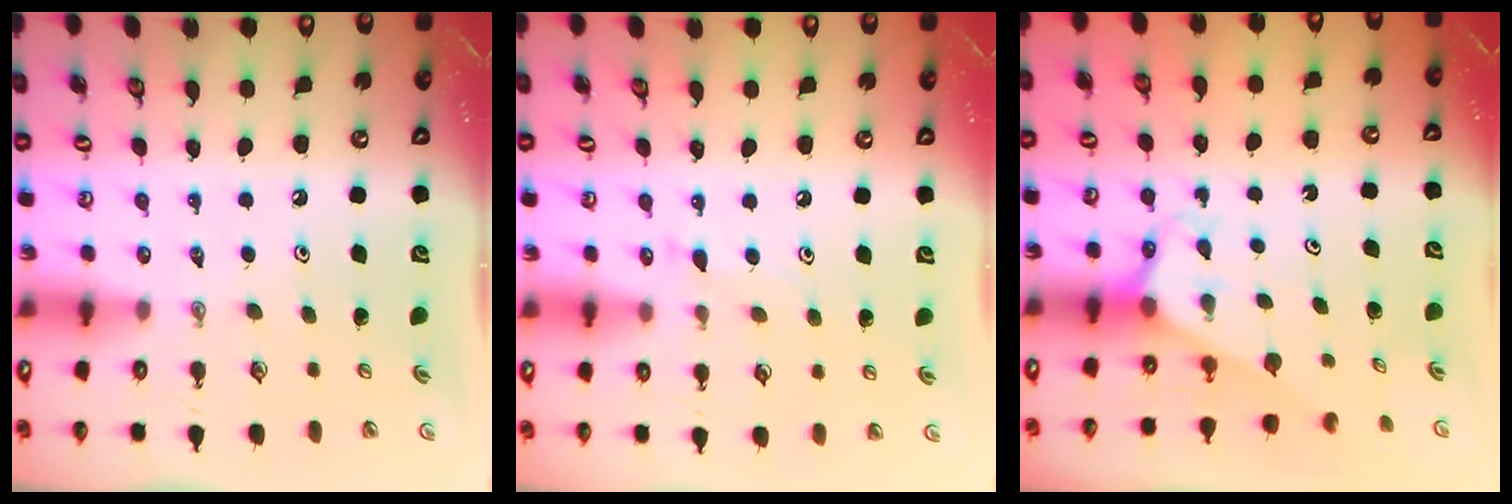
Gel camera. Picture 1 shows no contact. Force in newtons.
{"total": 5.5, "press": 5.5, "slide": 0.6}
{"total": 2.7, "press": 2.7, "slide": 0.1}